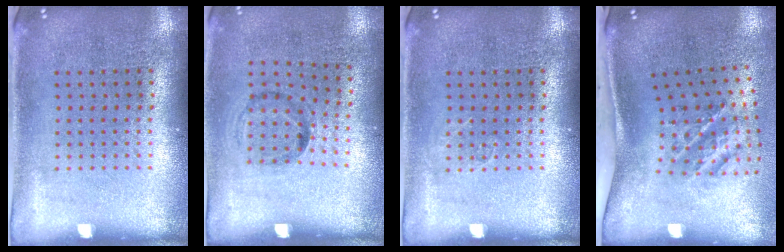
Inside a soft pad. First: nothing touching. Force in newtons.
{"total": 1.3, "press": 0.7, "slide": 1.0}
{"total": 0.6, "press": 0.5, "slide": 0.2}
{"total": 2.1, "press": 1.3, "slide": 1.7}